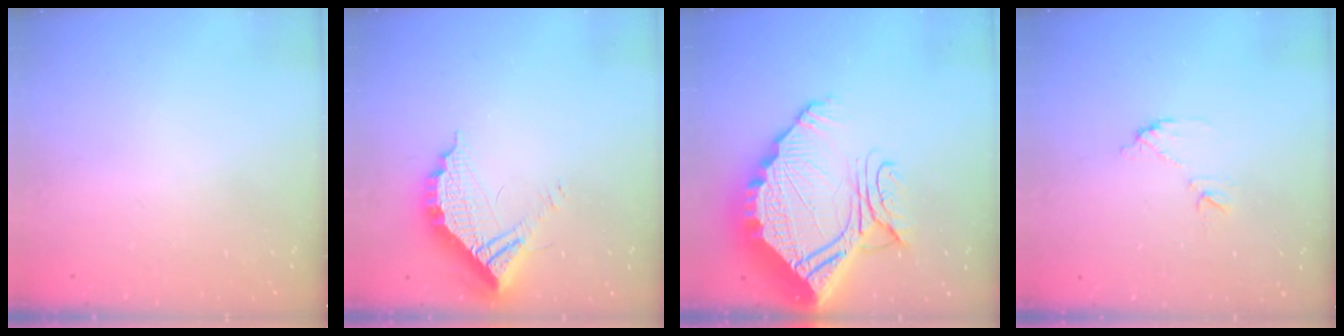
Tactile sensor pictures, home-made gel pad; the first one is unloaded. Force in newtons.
{"total": 12.3, "press": 12.2, "slide": 0.9}
{"total": 25.8, "press": 25.7, "slide": 2.2}
{"total": 8.0, "press": 8.0, "slide": 0.2}